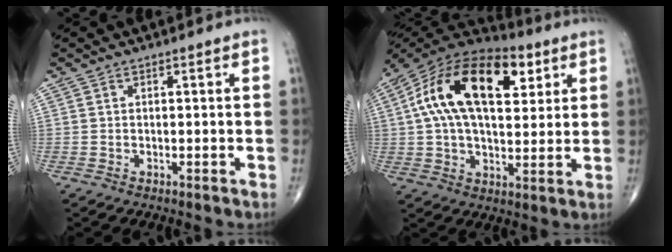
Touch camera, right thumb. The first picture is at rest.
{"total": 22.3, "force": [6.7, 11.9, 17.7], "torque": [-0.299, 0.014, 0.101]}